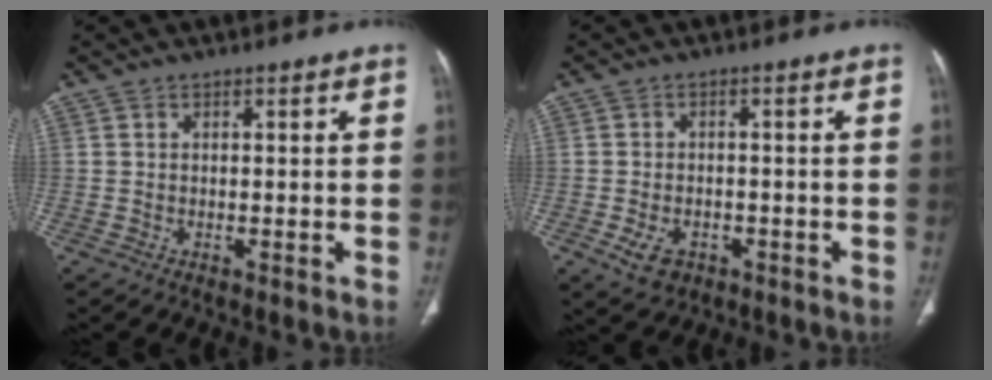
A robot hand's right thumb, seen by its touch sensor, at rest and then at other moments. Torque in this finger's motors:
{"motor_torque": [-0.30, 0.48, 0.42, 0.39, 0.00]}